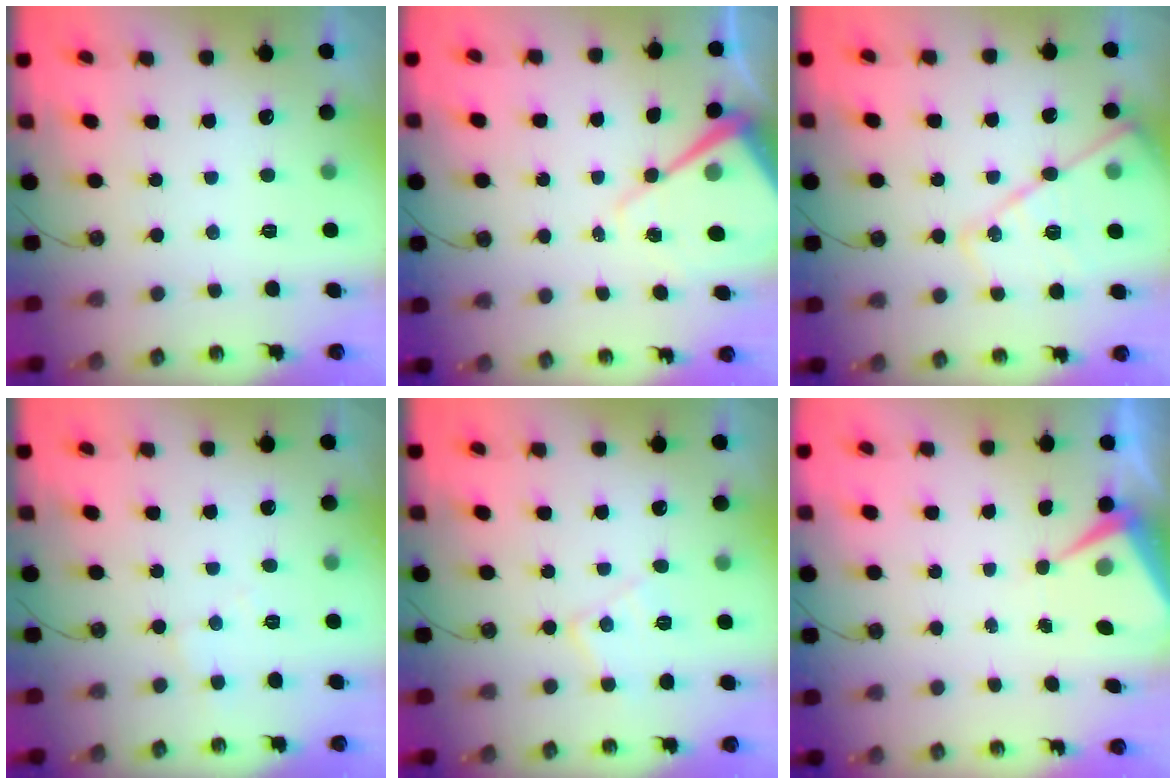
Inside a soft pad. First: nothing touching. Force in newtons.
{"total": 10.6, "press": 10.6, "slide": 0.9}
{"total": 16.0, "press": 15.9, "slide": 1.5}
{"total": 5.8, "press": 5.8, "slide": 0.7}
{"total": 8.7, "press": 8.7, "slide": 0.6}
{"total": 7.3, "press": 7.2, "slide": 0.6}